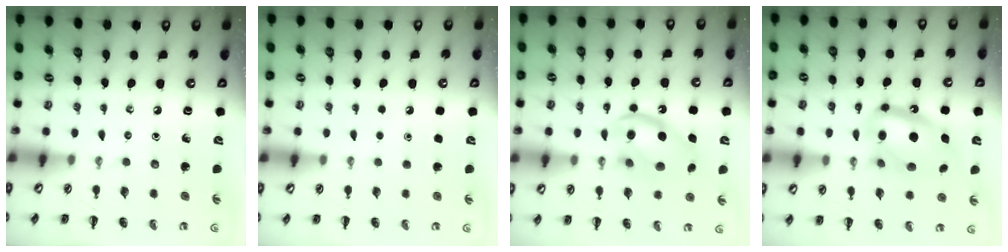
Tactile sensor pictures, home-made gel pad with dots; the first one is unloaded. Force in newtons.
{"total": 1.6, "press": 1.6, "slide": 0.1}
{"total": 15.0, "press": 14.8, "slide": 2.5}
{"total": 15.3, "press": 14.8, "slide": 3.9}